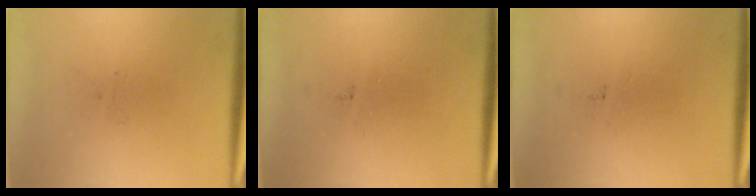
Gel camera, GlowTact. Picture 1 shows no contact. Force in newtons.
{"total": 0.0}
{"total": 0.0}